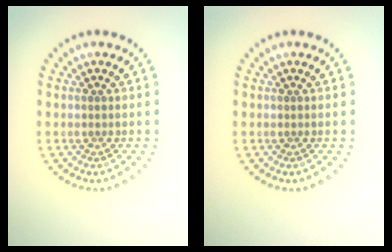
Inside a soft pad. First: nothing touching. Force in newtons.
{"total": 0.0}